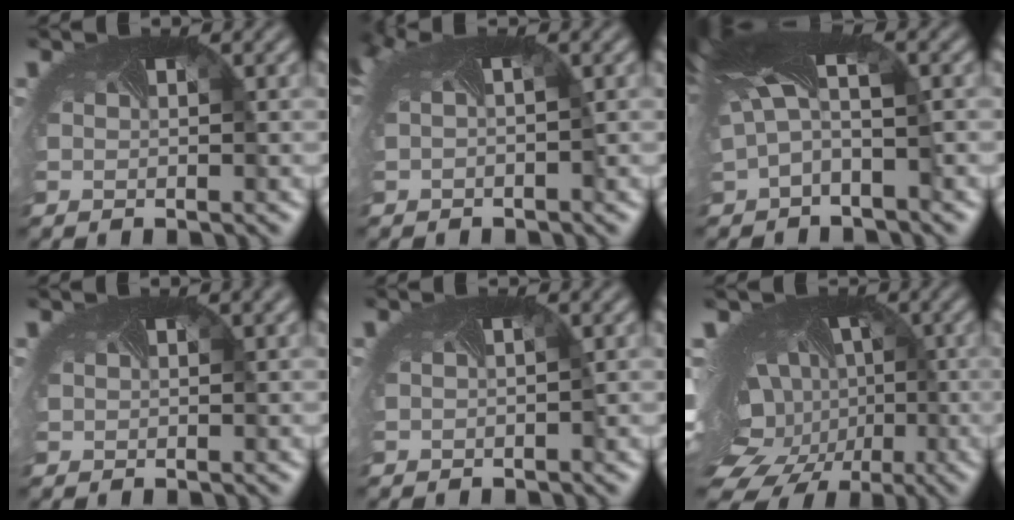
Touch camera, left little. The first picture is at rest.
{"total": 5.1, "force": [1.1, 2.6, 4.2], "torque": [-0.092, 0.013, 0.018]}
{"total": 6.9, "force": [2.1, 3.0, 5.8], "torque": [-0.159, 0.005, 0.036]}
{"total": 0.9, "force": [0.7, 0.2, 0.5], "torque": [-0.017, -0.005, 0.017]}
{"total": 0.9, "force": [0.0, 0.5, 0.7], "torque": [0.001, 0.009, -0.003]}
{"total": 17.2, "force": [-3.3, 12.8, 11.1], "torque": [-0.200, -0.019, -0.046]}